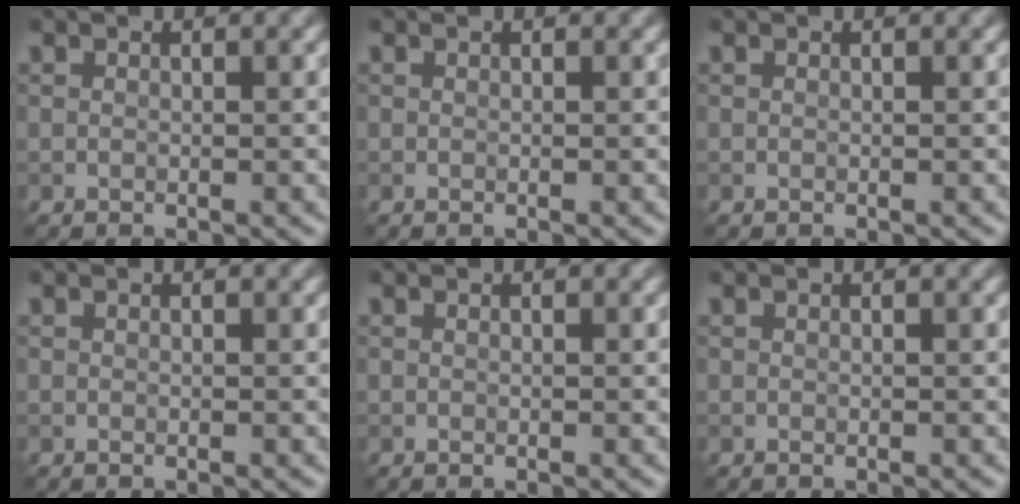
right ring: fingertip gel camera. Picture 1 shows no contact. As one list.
[{"total": 0.0}, {"total": 0.0}, {"total": 0.0}, {"total": 0.0}, {"total": 0.0}]